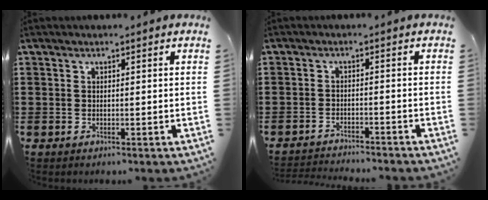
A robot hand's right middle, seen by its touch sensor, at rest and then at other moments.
{"total": 2.4, "force": [-2.4, 0.0, 0.1], "torque": [-0.006, 0.001, -0.052]}